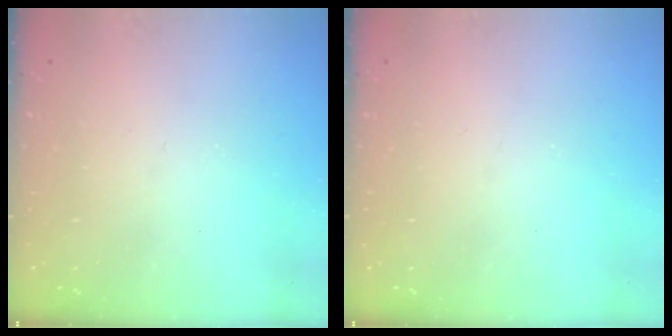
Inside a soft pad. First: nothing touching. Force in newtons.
{"total": 0.0}